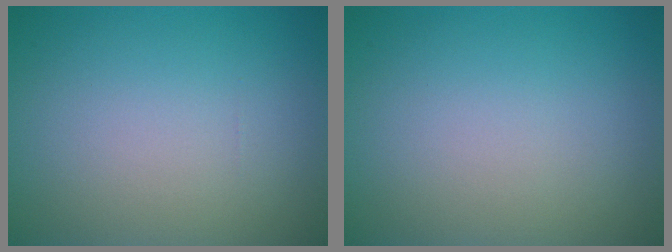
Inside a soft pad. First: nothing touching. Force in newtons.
{"total": 0.0}